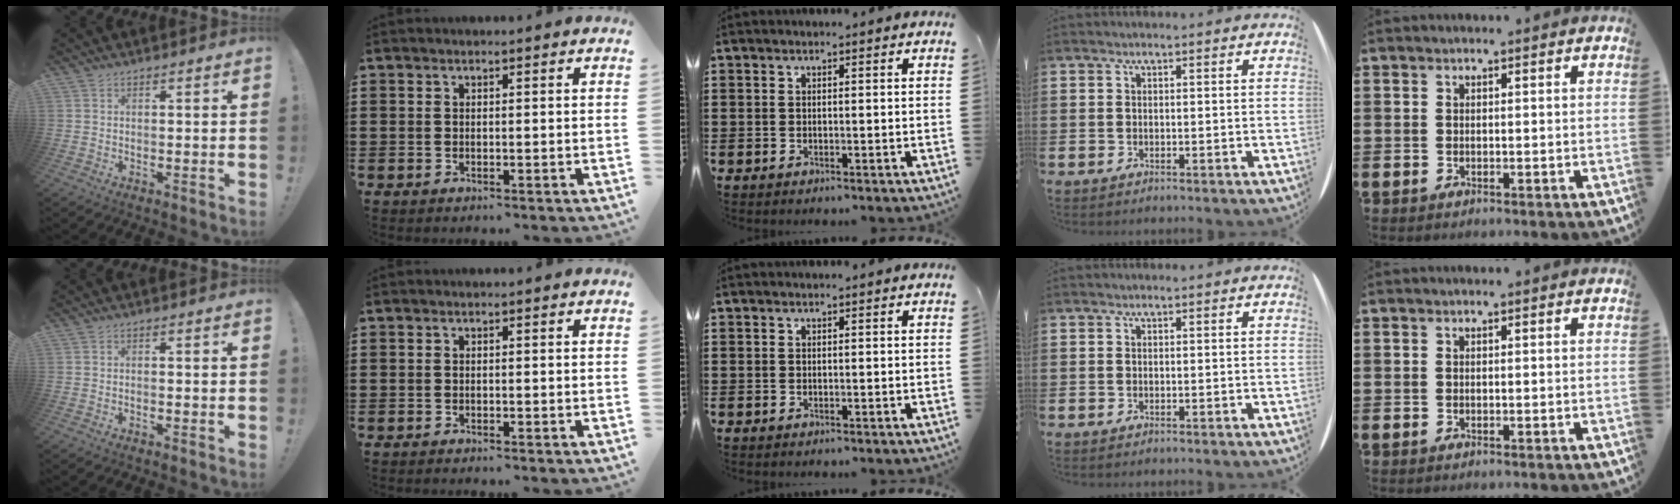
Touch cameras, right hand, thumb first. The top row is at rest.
{"thumb": {"total": 1.0, "force": [-0.8, -0.3, 0.5], "torque": [-0.010, -0.002, -0.014]}, "index": {"total": 0.6, "force": [-0.6, -0.1, 0.0], "torque": [-0.001, -0.003, -0.013]}}